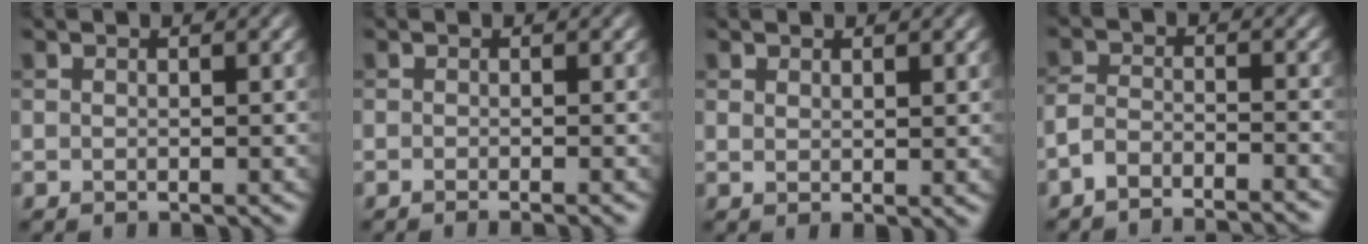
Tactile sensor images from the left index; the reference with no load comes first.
{"total": 1.7, "force": [-0.6, 0.6, 1.4], "torque": [-0.002, -0.007, -0.013]}
{"total": 1.3, "force": [0.8, 0.3, 1.0], "torque": [-0.014, -0.003, 0.016]}
{"total": 4.2, "force": [-3.9, 0.8, 1.5], "torque": [-0.025, -0.001, -0.074]}